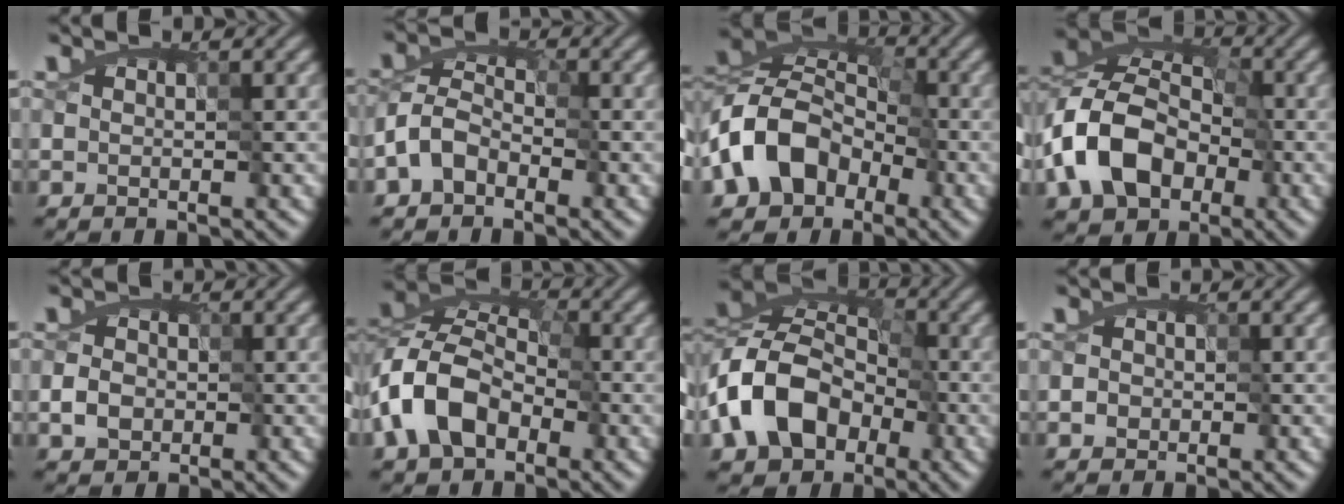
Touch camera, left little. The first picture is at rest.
{"total": 4.0, "force": [-3.6, 1.5, 0.9], "torque": [-0.016, 0.006, -0.074]}
{"total": 9.5, "force": [-5.6, 6.4, 4.2], "torque": [-0.084, 0.006, -0.121]}
{"total": 9.0, "force": [-4.7, 6.0, 4.7], "torque": [-0.092, 0.009, -0.102]}
{"total": 2.4, "force": [-1.8, 1.5, 0.5], "torque": [0.000, -0.003, -0.033]}
{"total": 7.8, "force": [-5.0, 4.6, 3.8], "torque": [-0.080, 0.012, -0.117]}
{"total": 9.8, "force": [-5.3, 6.6, 5.0], "torque": [-0.098, 0.006, -0.113]}
{"total": 2.2, "force": [-0.2, 2.0, 0.9], "torque": [-0.006, 0.016, -0.015]}